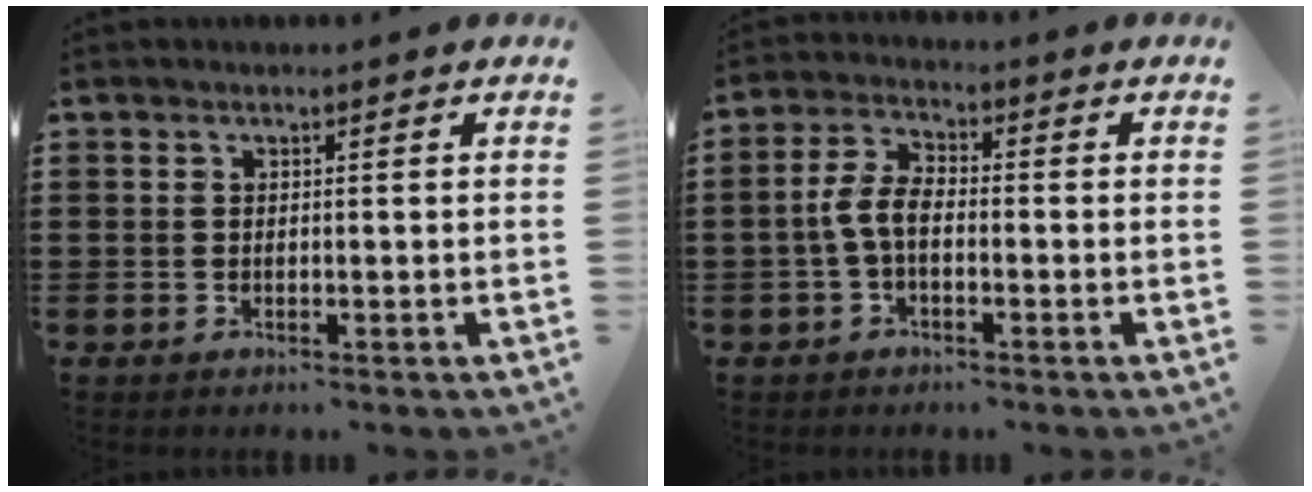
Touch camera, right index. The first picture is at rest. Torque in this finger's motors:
{"motor_torque": [0.36, 0.40, 0.55, 0.16]}